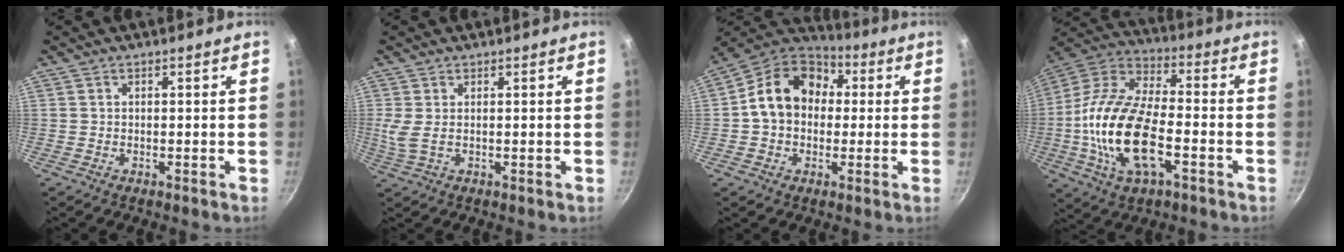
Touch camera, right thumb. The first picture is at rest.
{"total": 3.3, "force": [0.6, 1.4, 2.9], "torque": [-0.064, -0.003, 0.018]}
{"total": 15.3, "force": [1.8, 12.0, 9.3], "torque": [-0.126, 0.034, 0.013]}
{"total": 20.7, "force": [-4.7, 9.9, 17.6], "torque": [-0.334, 0.030, -0.102]}